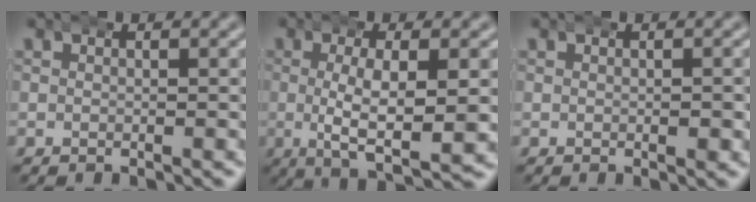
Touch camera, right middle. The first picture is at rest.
{"total": 7.1, "force": [-0.7, 2.4, 6.7], "torque": [-0.114, -0.019, -0.001]}
{"total": 0.8, "force": [0.0, 0.4, 0.7], "torque": [-0.011, 0.000, -0.002]}